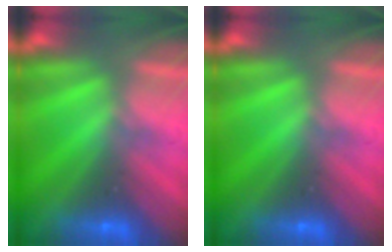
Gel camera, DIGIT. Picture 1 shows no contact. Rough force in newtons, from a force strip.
{"total": 0.0}